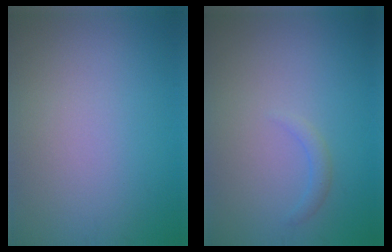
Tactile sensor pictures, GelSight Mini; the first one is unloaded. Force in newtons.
{"total": 1.0, "press": 1.0, "slide": 0.2}